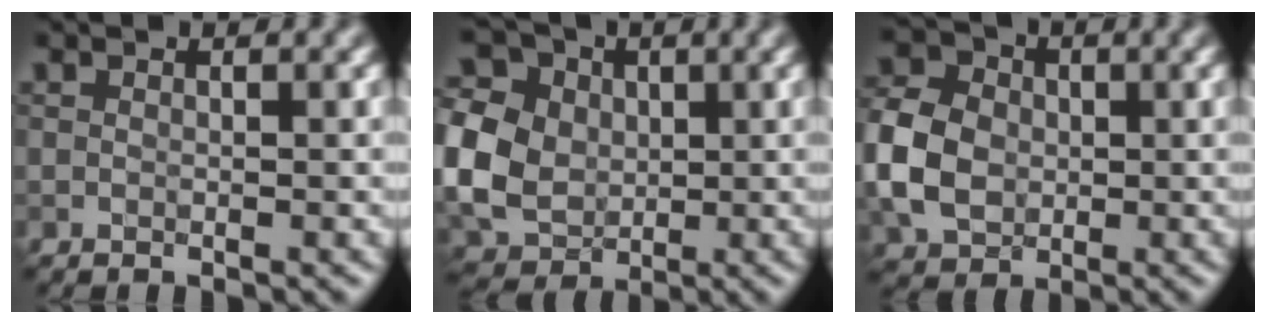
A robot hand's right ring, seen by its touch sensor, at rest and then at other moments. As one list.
[{"total": 10.2, "force": [0.6, 8.4, 5.7], "torque": [-0.145, 0.010, -0.009]}, {"total": 7.4, "force": [-0.7, 5.9, 4.3], "torque": [-0.110, 0.008, -0.030]}]